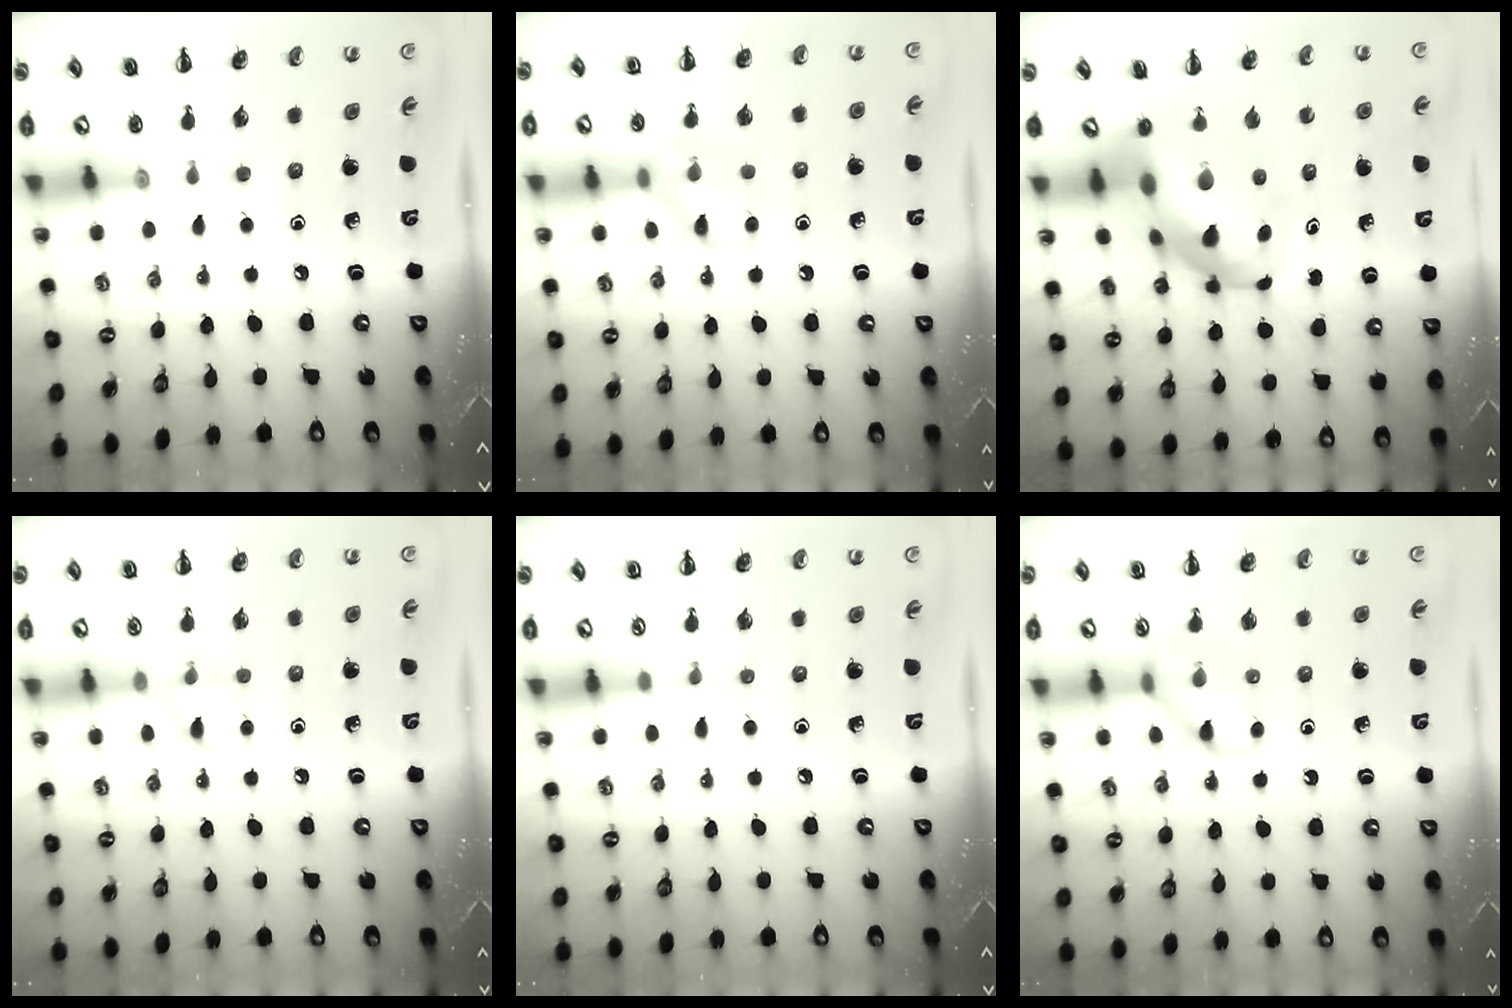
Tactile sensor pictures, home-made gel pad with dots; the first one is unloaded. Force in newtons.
{"total": 9.5, "press": 9.4, "slide": 0.7}
{"total": 15.9, "press": 15.4, "slide": 4.2}
{"total": 5.9, "press": 5.8, "slide": 0.8}
{"total": 3.7, "press": 3.5, "slide": 1.3}
{"total": 9.6, "press": 9.6, "slide": 0.3}